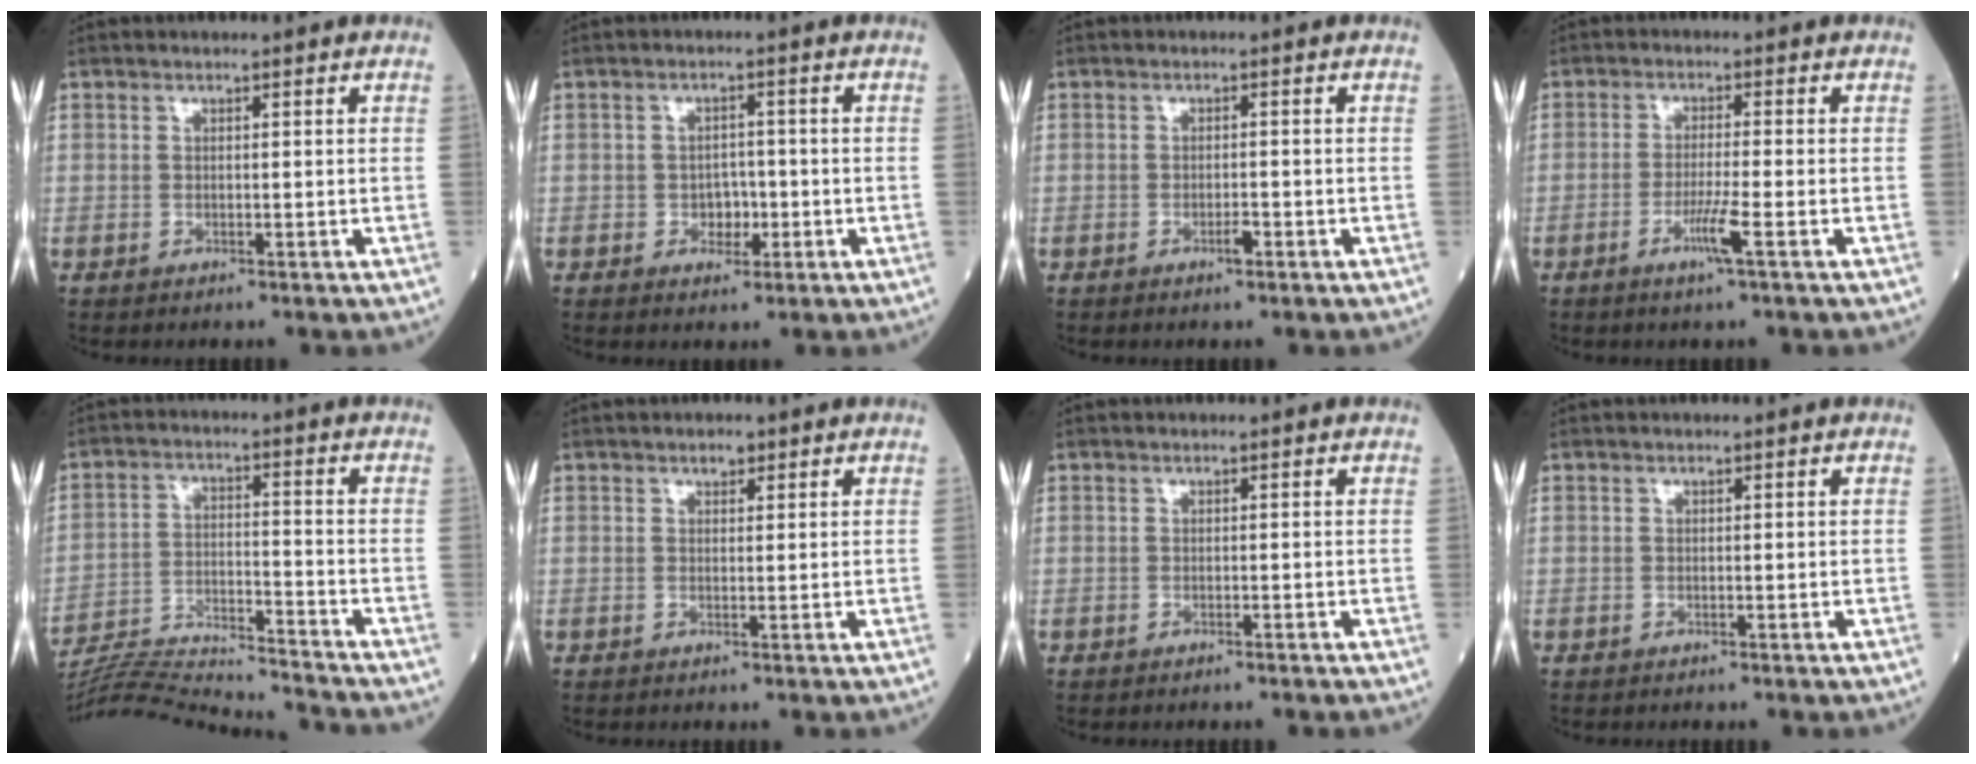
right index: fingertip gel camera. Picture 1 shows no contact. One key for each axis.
{"total": 2.9, "fx": -0.9, "fy": 2.1, "fz": 1.9, "tx": -0.021, "ty": 0.006, "tz": -0.012}
{"total": 1.3, "fx": -0.8, "fy": 0.3, "fz": 1.0, "tx": -0.017, "ty": 0.001, "tz": -0.014}
{"total": 3.9, "fx": -1.9, "fy": -0.6, "fz": 3.4, "tx": -0.069, "ty": -0.009, "tz": -0.040}
{"total": 18.5, "fx": -17.8, "fy": -0.7, "fz": 5.1, "tx": -0.104, "ty": -0.016, "tz": -0.281}
{"total": 1.0, "fx": 0.6, "fy": 0.6, "fz": 0.5, "tx": -0.008, "ty": 0.001, "tz": 0.009}
{"total": 0.5, "fx": -0.5, "fy": 0.0, "fz": 0.2, "tx": -0.008, "ty": -0.001, "tz": -0.007}
{"total": 0.0}